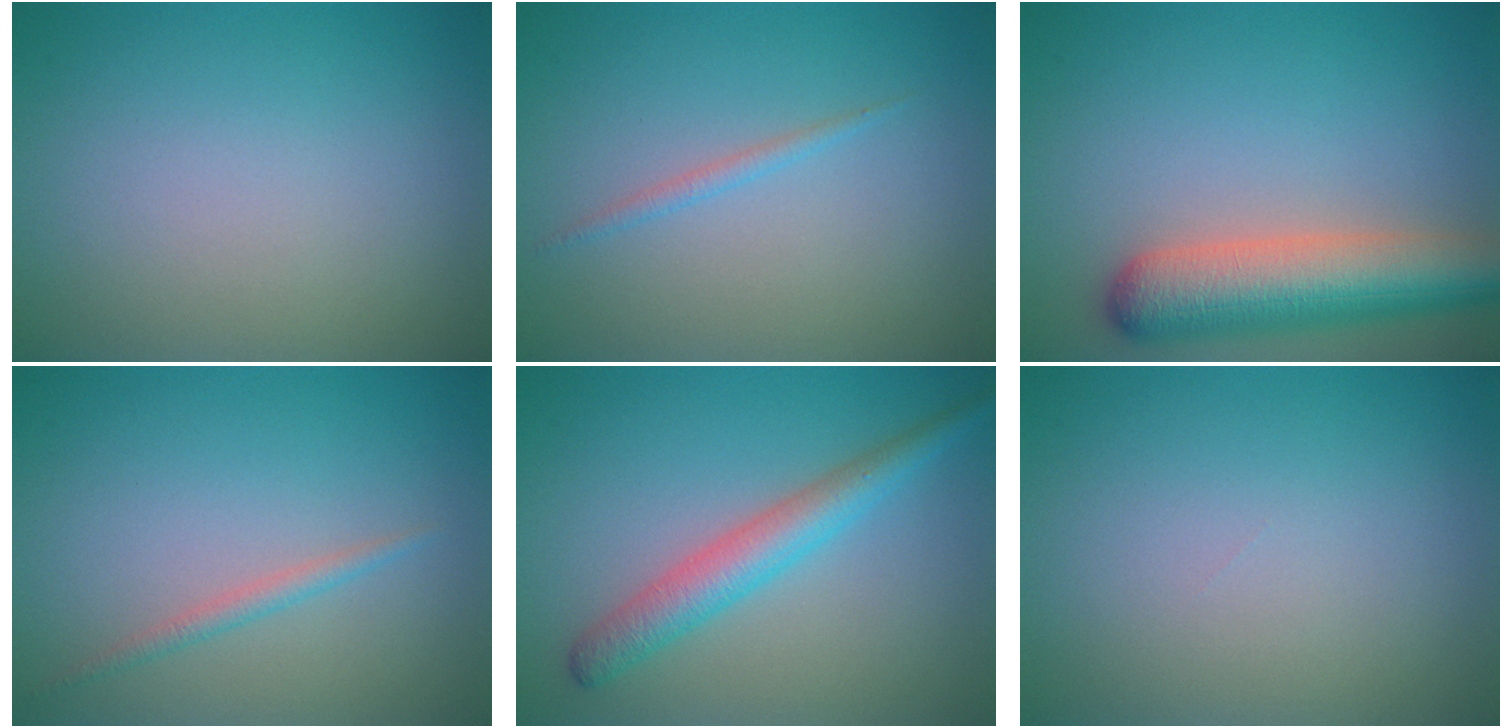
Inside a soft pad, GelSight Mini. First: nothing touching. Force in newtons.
{"total": 0.9, "press": 0.9, "slide": 0.1}
{"total": 7.5, "press": 7.5, "slide": 0.6}
{"total": 1.2, "press": 1.2, "slide": 0.1}
{"total": 3.7, "press": 3.7, "slide": 0.1}
{"total": 0.0}